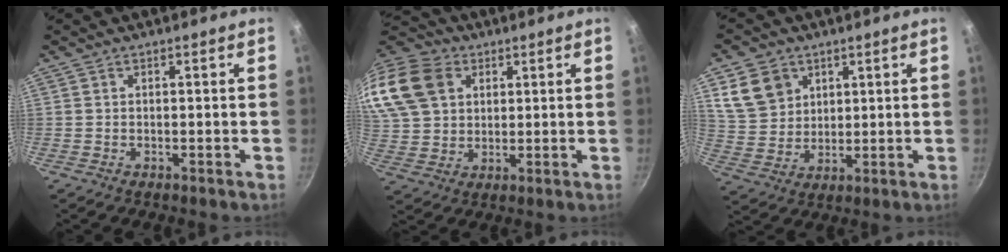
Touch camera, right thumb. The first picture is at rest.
{"total": 22.5, "force": [8.6, 17.0, 11.9], "torque": [-0.274, 0.028, 0.165]}
{"total": 9.6, "force": [4.2, 7.7, 3.9], "torque": [-0.044, -0.011, 0.093]}